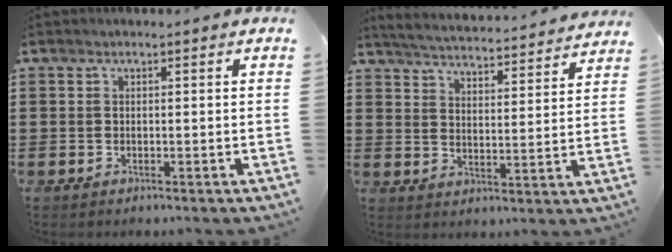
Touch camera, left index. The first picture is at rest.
{"total": 4.0, "force": [3.9, -0.6, 0.3], "torque": [-0.030, -0.037, 0.061]}